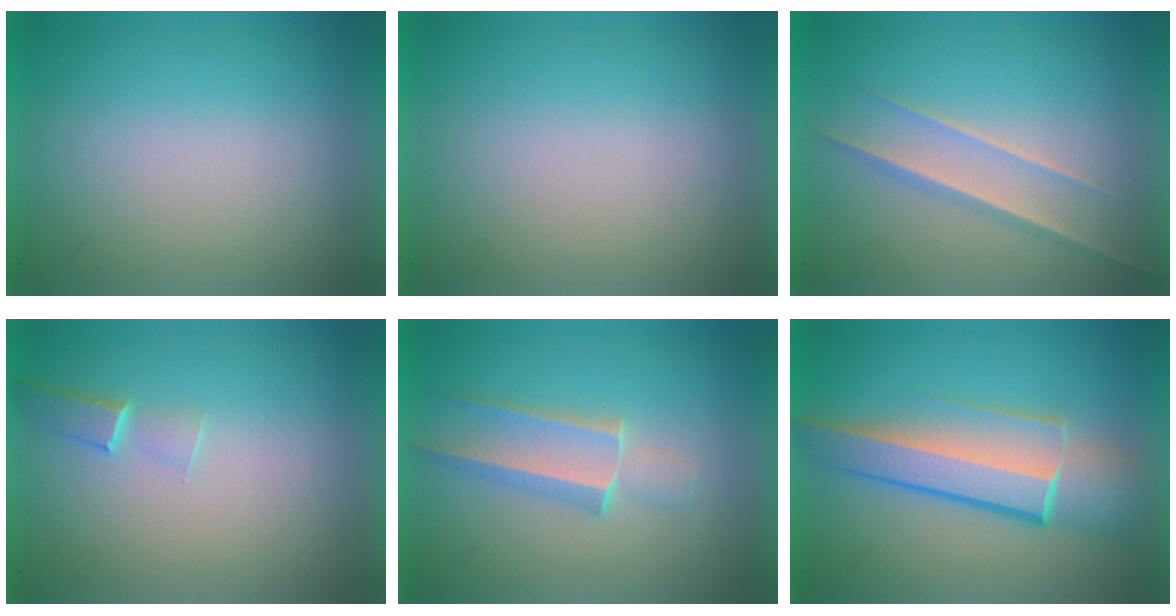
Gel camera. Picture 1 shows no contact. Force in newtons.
{"total": 0.0}
{"total": 1.5}
{"total": 1.1}
{"total": 2.2}
{"total": 6.2}